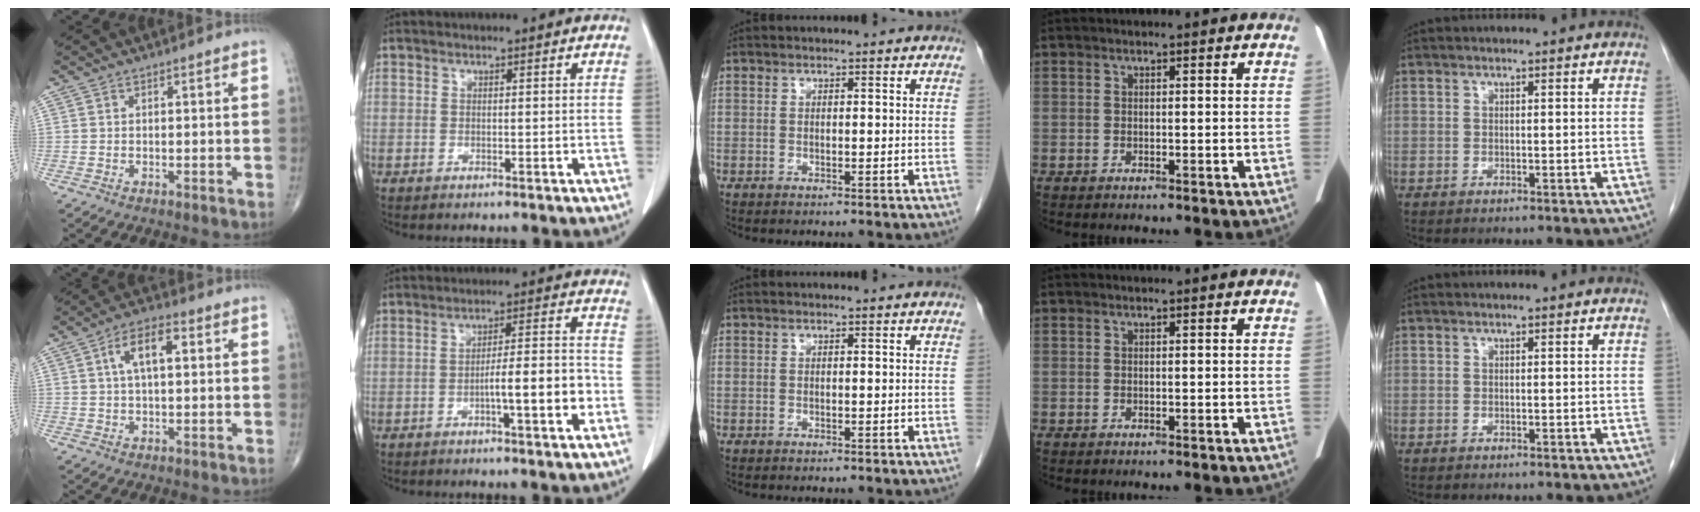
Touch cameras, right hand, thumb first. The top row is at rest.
{"thumb": {"total": 7.4, "force": [1.8, 3.2, 6.4], "torque": [-0.113, 0.012, 0.027]}, "index": {"total": 7.8, "force": [-2.7, 0.6, 7.3], "torque": [-0.111, 0.014, -0.041]}}